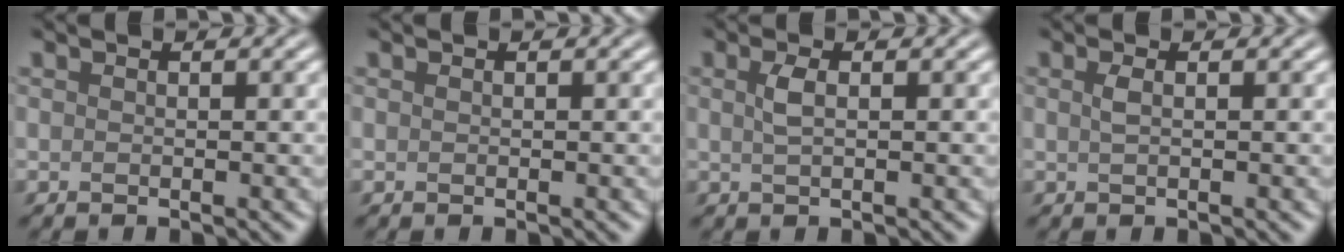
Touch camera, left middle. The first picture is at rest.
{"total": 0.0}
{"total": 1.5, "force": [0.4, 0.6, 1.3], "torque": [-0.030, 0.004, 0.008]}
{"total": 0.9, "force": [0.2, 0.3, 0.8], "torque": [-0.018, 0.003, 0.006]}